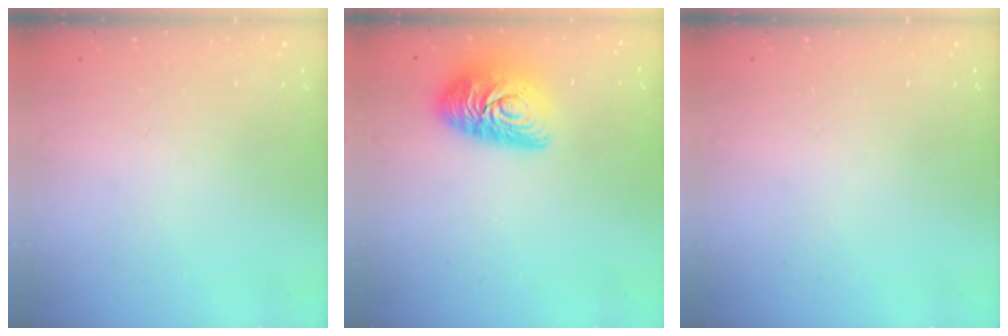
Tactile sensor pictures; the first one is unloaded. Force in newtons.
{"total": 13.0, "press": 13.0, "slide": 0.8}
{"total": 0.0}